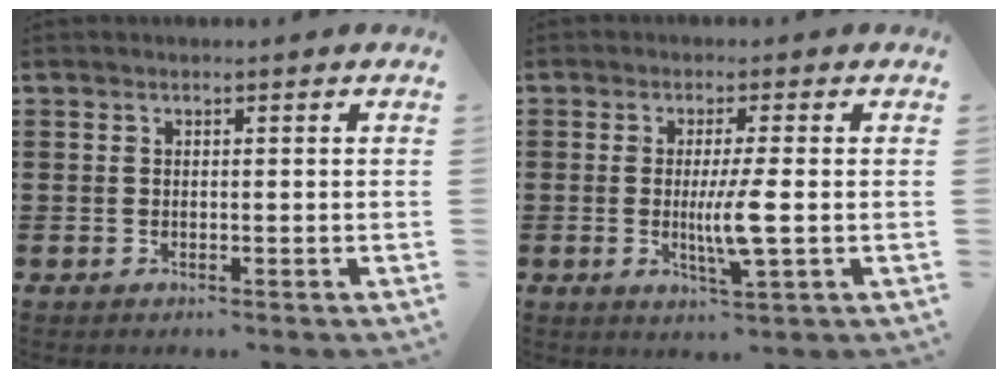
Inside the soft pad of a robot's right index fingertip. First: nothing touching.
{"total": 5.8, "force": [-0.6, 0.3, 5.7], "torque": [-0.114, -0.016, -0.017]}